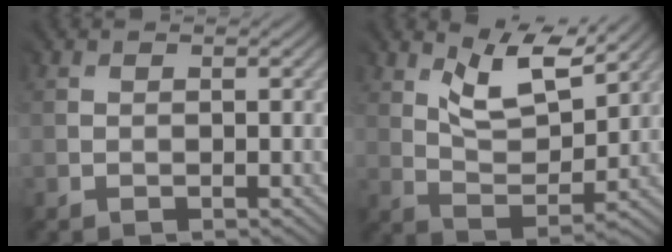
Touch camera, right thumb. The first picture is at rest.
{"total": 7.7, "force": [6.0, 2.4, 4.3], "torque": [-0.080, -0.006, 0.112]}